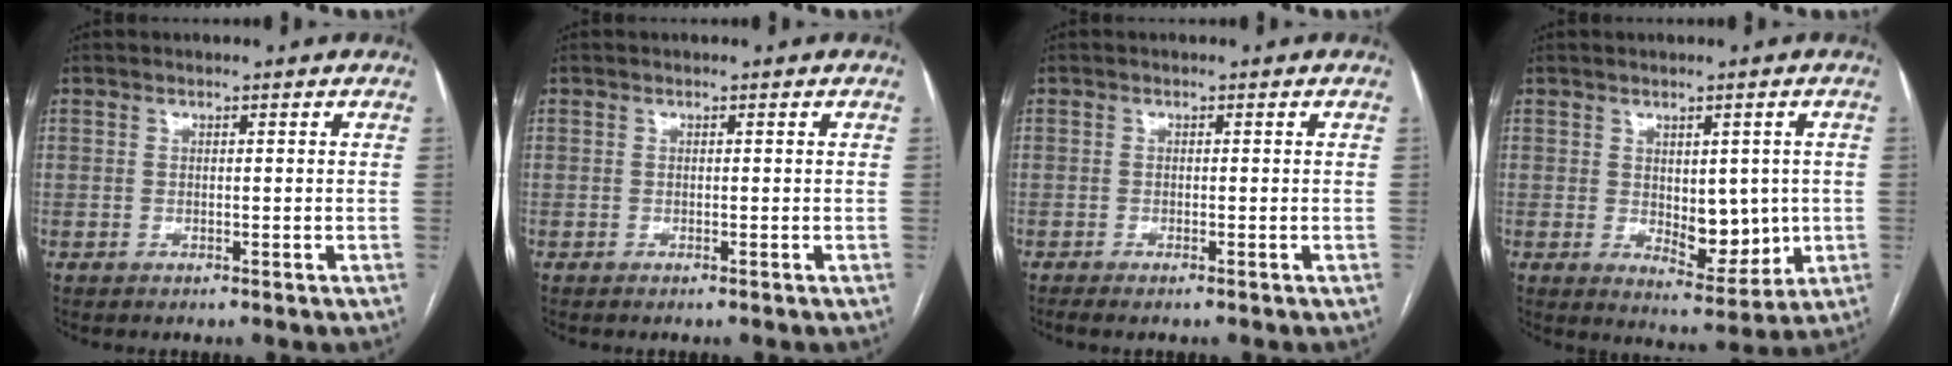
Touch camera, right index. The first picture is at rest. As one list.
[{"total": 0.0}, {"total": 1.5, "force": [-1.2, -0.1, 0.9], "torque": [-0.013, -0.002, -0.018]}, {"total": 7.6, "force": [-0.2, 3.7, 6.6], "torque": [-0.086, -0.005, 0.014]}]